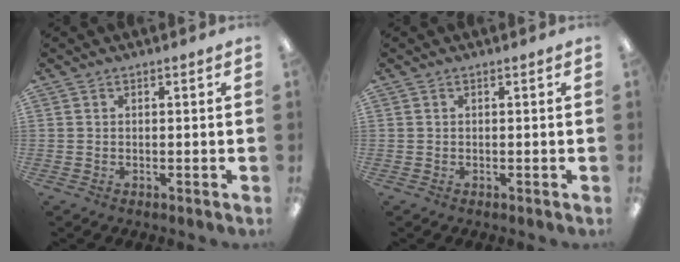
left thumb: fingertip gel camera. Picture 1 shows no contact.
{"total": 0.0}